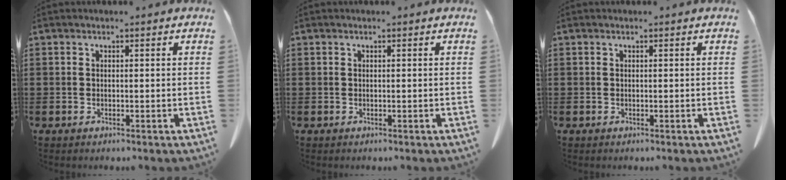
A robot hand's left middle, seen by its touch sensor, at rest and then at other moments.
{"total": 0.0}
{"total": 0.0}